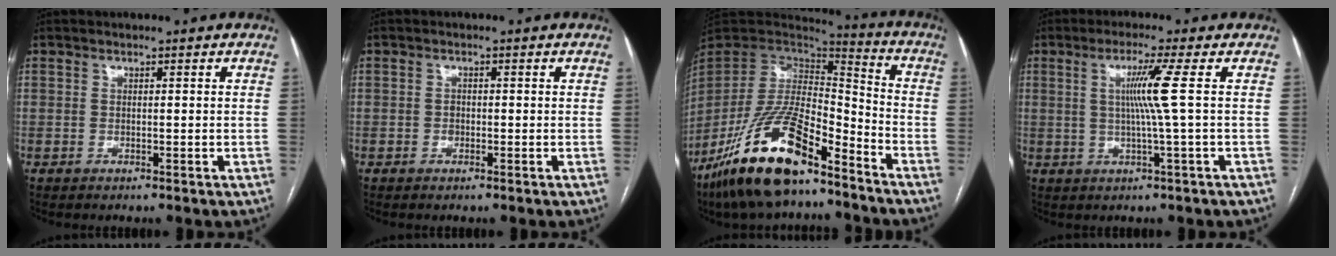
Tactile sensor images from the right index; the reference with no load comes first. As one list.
[{"total": 1.0, "force": [-0.2, 0.8, 0.5], "torque": [-0.006, 0.003, -0.004]}, {"total": 20.1, "force": [-13.4, 6.0, 13.7], "torque": [-0.276, -0.013, -0.243]}, {"total": 5.8, "force": [0.8, -1.9, 5.4], "torque": [-0.104, -0.002, 0.017]}]